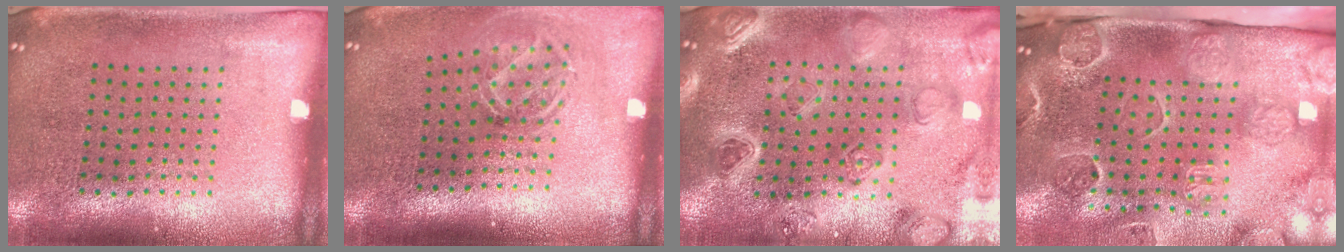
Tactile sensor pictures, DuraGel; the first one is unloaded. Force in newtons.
{"total": 1.8, "press": 1.3, "slide": 1.3}
{"total": 2.3, "press": 2.3, "slide": 0.2}
{"total": 3.4, "press": 3.2, "slide": 1.1}